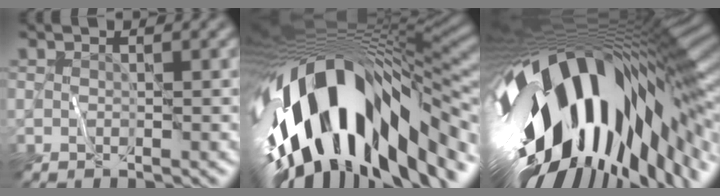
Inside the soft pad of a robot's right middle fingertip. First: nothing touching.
{"total": 17.4, "force": [-4.1, 8.4, 14.7], "torque": [-0.261, -0.029, -0.054]}
{"total": 18.8, "force": [-3.2, 8.9, 16.2], "torque": [-0.294, -0.040, -0.051]}